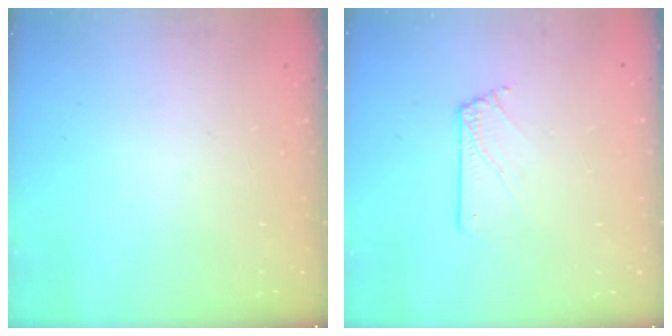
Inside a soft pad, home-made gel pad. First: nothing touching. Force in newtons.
{"total": 1.7, "press": 1.7, "slide": 0.2}